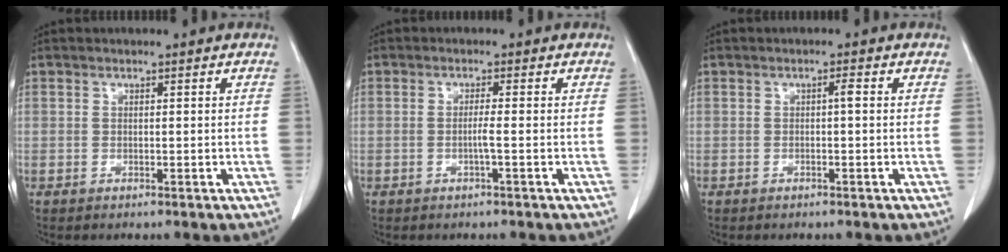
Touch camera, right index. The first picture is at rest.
{"total": 1.6, "force": [-0.4, -0.3, 1.5], "torque": [-0.027, -0.001, -0.009]}
{"total": 0.9, "force": [0.1, 0.0, 0.9], "torque": [-0.016, 0.002, 0.001]}